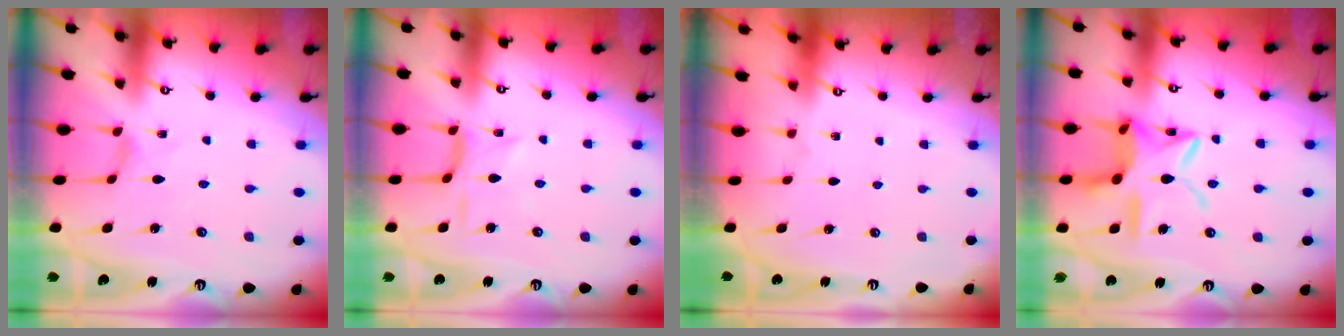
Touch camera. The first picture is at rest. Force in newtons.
{"total": 3.6, "press": 3.6, "slide": 0.2}
{"total": 0.0}
{"total": 16.4, "press": 16.4, "slide": 1.1}